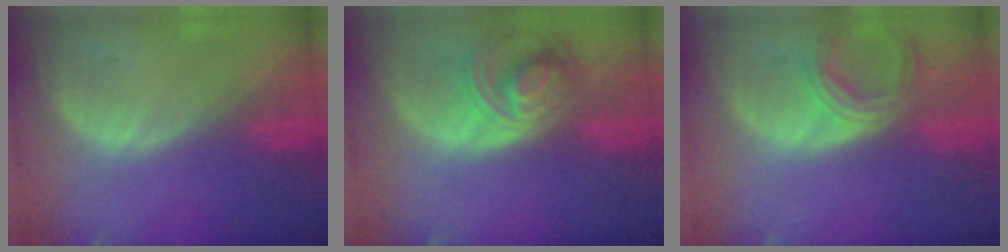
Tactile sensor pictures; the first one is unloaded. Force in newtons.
{"total": 8.0, "press": 7.0, "slide": 3.8}
{"total": 6.0, "press": 5.5, "slide": 2.3}